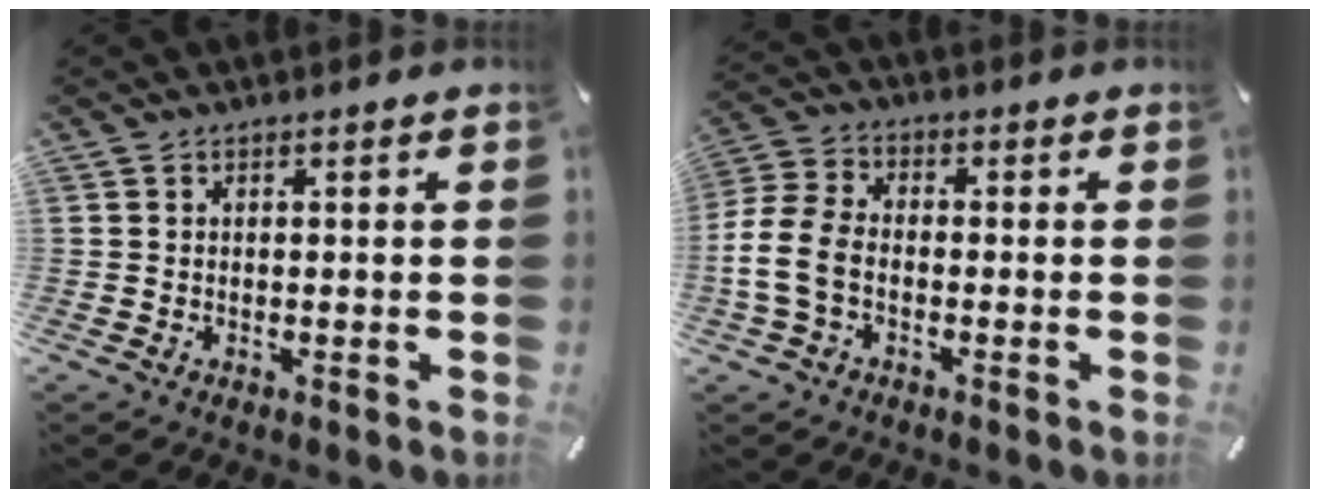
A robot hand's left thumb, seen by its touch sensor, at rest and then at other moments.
{"total": 8.8, "force": [-2.7, 5.8, 6.0], "torque": [-0.140, 0.008, -0.052]}